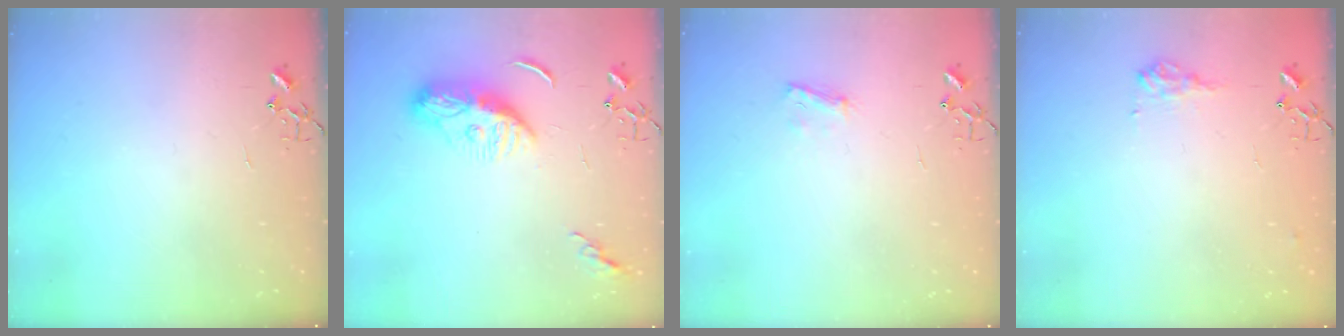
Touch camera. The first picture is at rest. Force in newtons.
{"total": 9.9, "press": 9.9, "slide": 1.1}
{"total": 6.6, "press": 6.6, "slide": 0.8}
{"total": 9.8, "press": 9.7, "slide": 0.9}